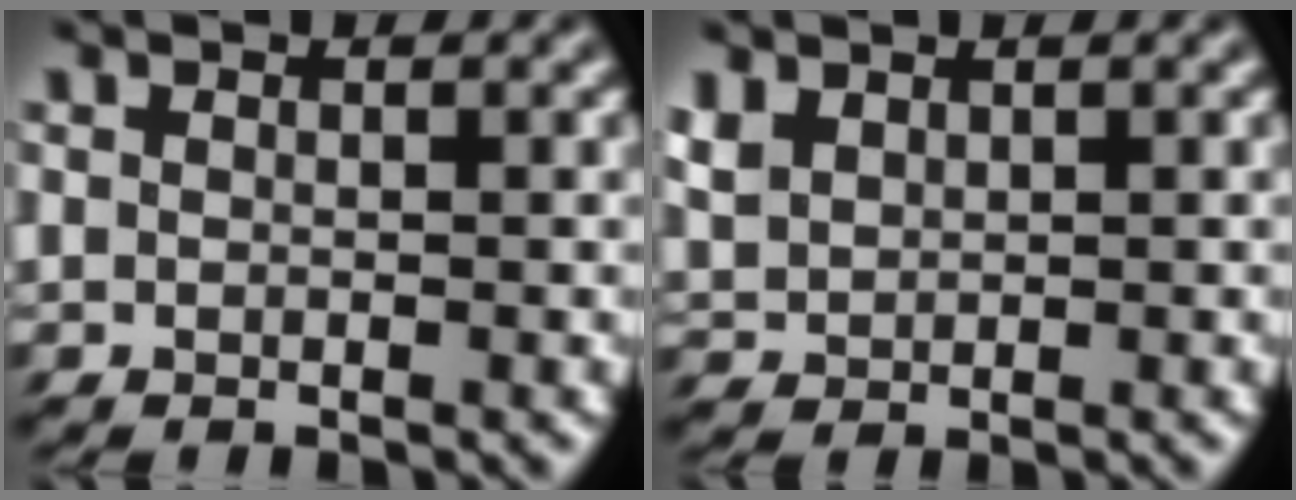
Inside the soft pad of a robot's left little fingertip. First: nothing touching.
{"total": 1.8, "force": [0.7, 1.0, 1.2], "torque": [-0.031, 0.001, 0.011]}